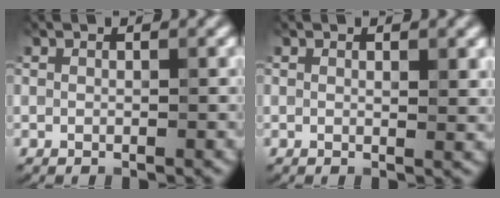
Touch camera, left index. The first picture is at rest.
{"total": 1.5, "force": [0.6, 0.6, 1.2], "torque": [-0.018, 0.001, 0.012]}